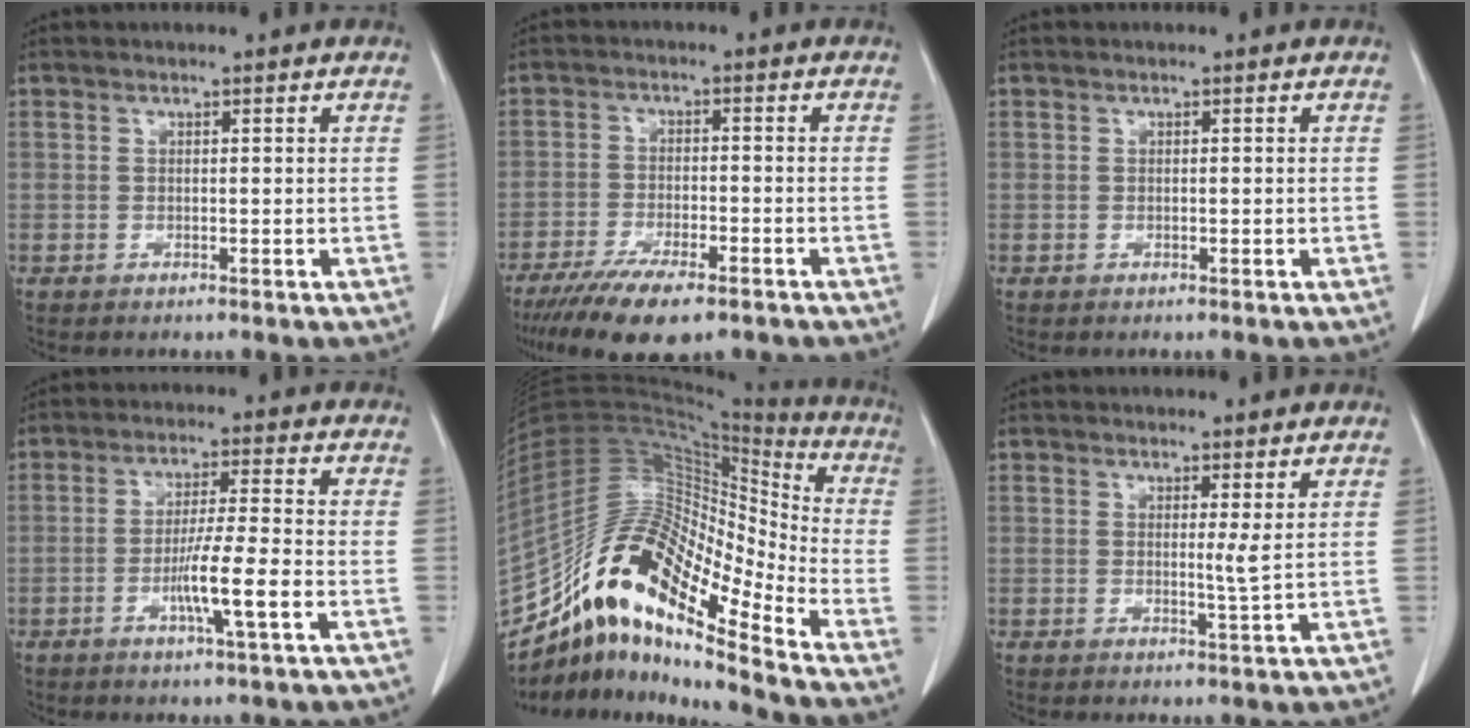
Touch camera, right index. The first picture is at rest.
{"total": 10.5, "force": [-7.5, 2.7, 6.9], "torque": [-0.111, -0.017, -0.119]}
{"total": 0.0}
{"total": 7.8, "force": [-2.7, -0.4, 7.3], "torque": [-0.128, -0.007, -0.050]}
{"total": 17.4, "force": [-13.1, 3.1, 11.1], "torque": [-0.202, 0.056, -0.237]}
{"total": 1.7, "force": [0.5, -0.4, 1.6], "torque": [-0.030, -0.007, 0.010]}